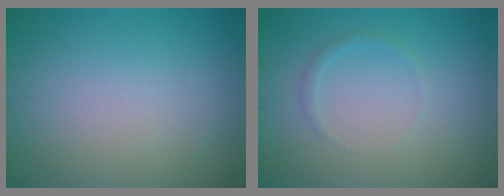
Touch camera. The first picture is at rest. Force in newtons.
{"total": 0.8, "press": 0.8, "slide": 0.1}